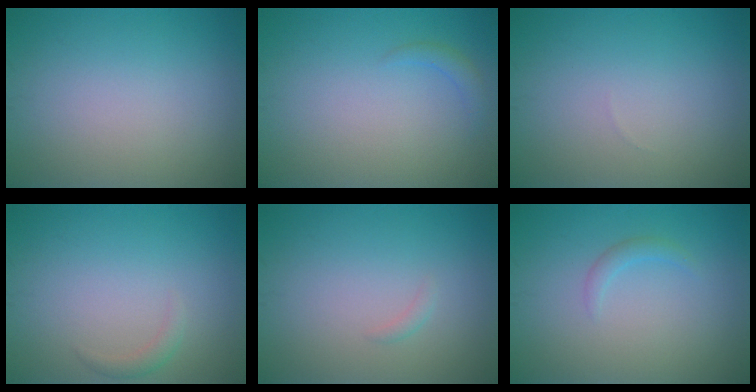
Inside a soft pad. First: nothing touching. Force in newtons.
{"total": 1.1, "press": 1.1, "slide": 0.1}
{"total": 0.0}
{"total": 1.0, "press": 1.0, "slide": 0.0}
{"total": 0.5, "press": 0.5, "slide": 0.1}
{"total": 1.0, "press": 1.0, "slide": 0.1}